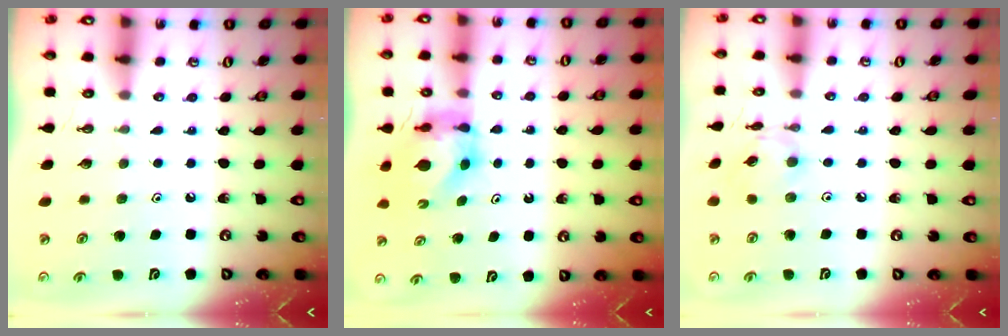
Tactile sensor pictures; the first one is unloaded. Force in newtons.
{"total": 5.8, "press": 5.8, "slide": 0.3}
{"total": 3.3, "press": 3.3, "slide": 0.3}